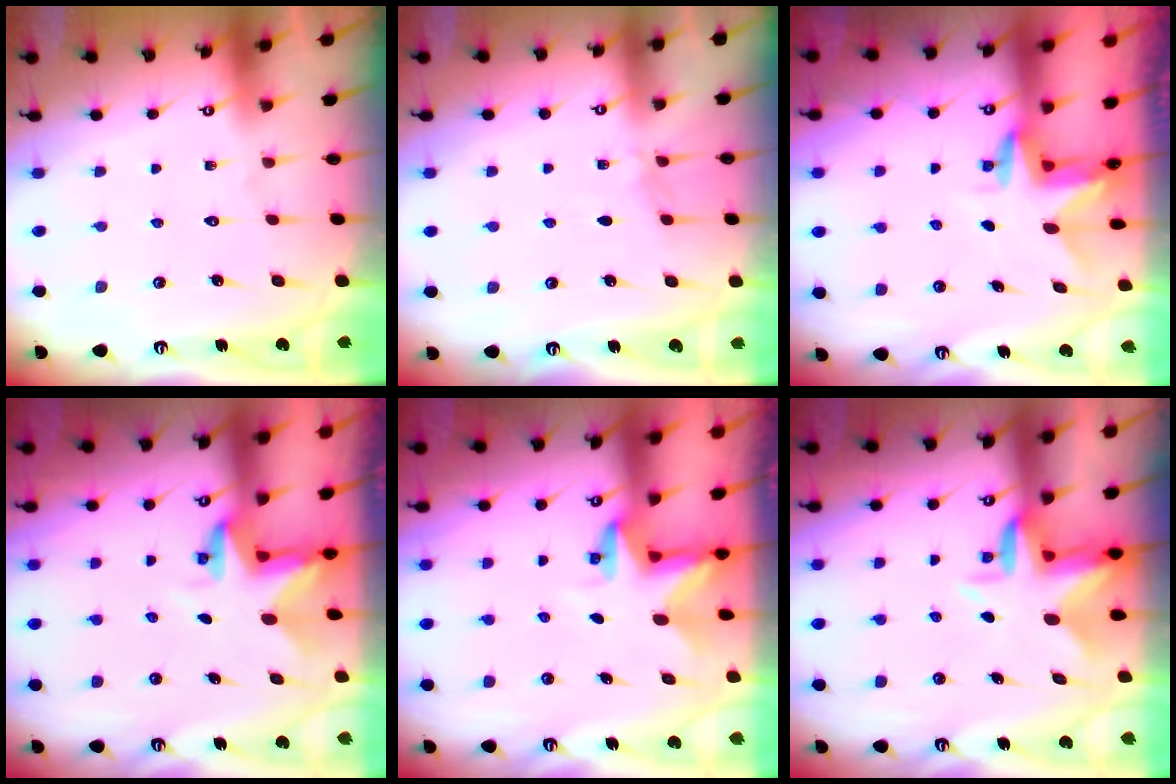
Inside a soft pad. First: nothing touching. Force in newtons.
{"total": 3.0, "press": 3.0, "slide": 0.5}
{"total": 3.0, "press": 3.0, "slide": 0.1}
{"total": 3.0, "press": 3.0, "slide": 0.1}
{"total": 2.9, "press": 2.9, "slide": 0.2}
{"total": 4.6, "press": 4.5, "slide": 0.9}